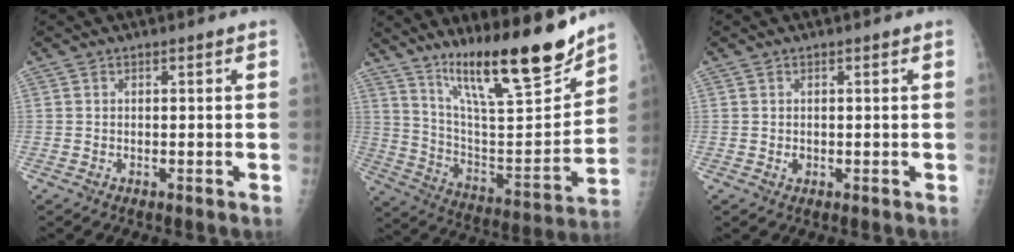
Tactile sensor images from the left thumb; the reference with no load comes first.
{"total": 22.5, "force": [16.7, 4.0, 14.6], "torque": [-0.205, -0.096, 0.287]}
{"total": 0.8, "force": [0.2, 0.7, 0.4], "torque": [-0.001, 0.000, 0.002]}